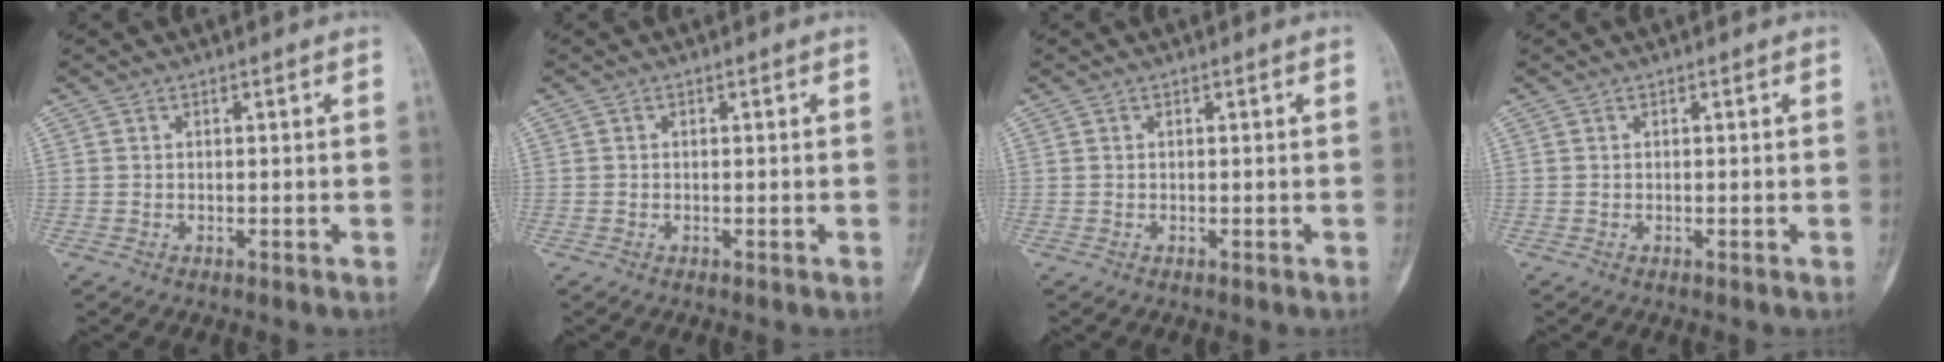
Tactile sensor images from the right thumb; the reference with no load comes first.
{"total": 0.0}
{"total": 0.0}
{"total": 0.0}